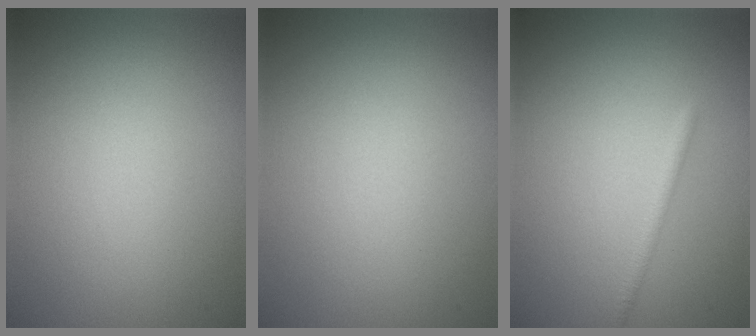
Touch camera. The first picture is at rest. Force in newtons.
{"total": 0.0}
{"total": 1.3, "press": 1.3, "slide": 0.0}